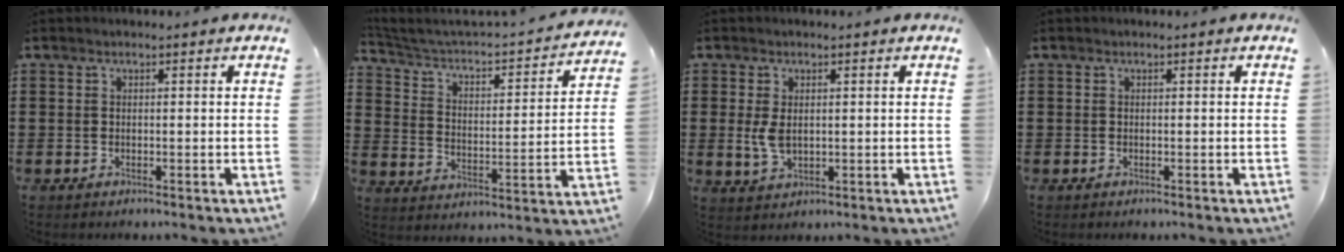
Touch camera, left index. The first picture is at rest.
{"total": 2.8, "force": [2.3, 0.7, 1.3], "torque": [-0.046, -0.031, 0.025]}
{"total": 3.6, "force": [0.4, 2.0, 3.0], "torque": [-0.076, -0.001, 0.004]}
{"total": 0.0}